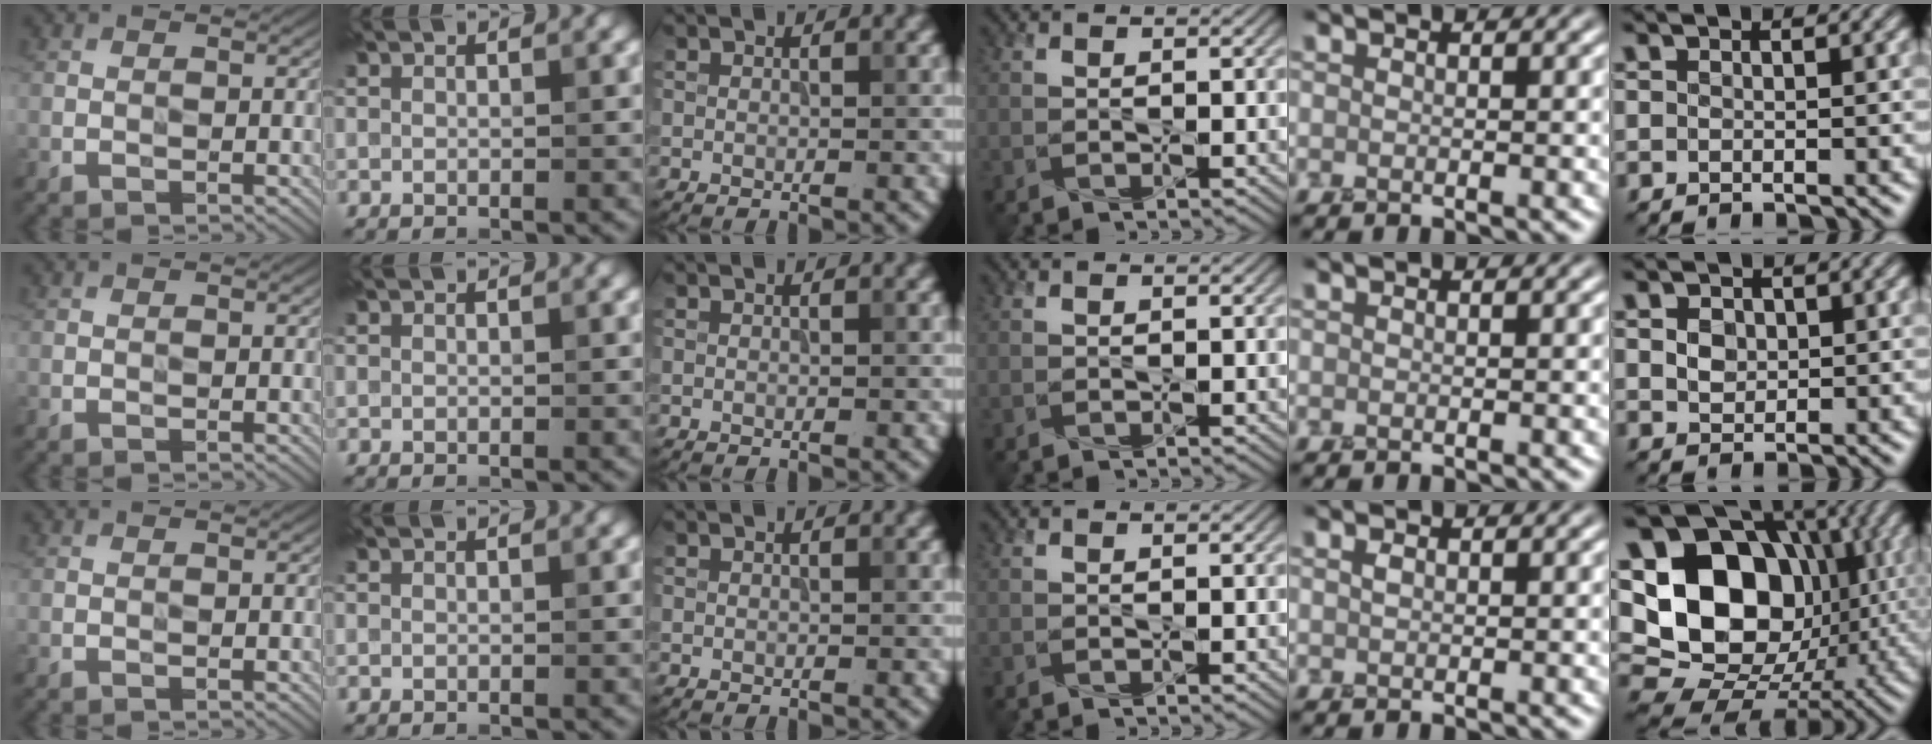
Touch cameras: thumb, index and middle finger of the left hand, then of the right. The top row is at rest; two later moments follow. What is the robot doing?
{"motion": "press", "object": "button"}